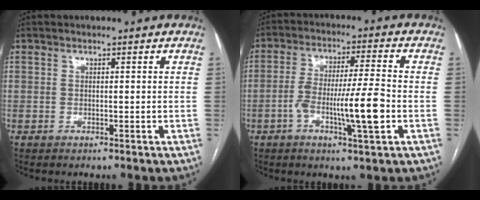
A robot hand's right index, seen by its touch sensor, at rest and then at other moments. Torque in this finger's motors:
{"motor_torque": [1.51, -0.36, 0.64, 0.19]}